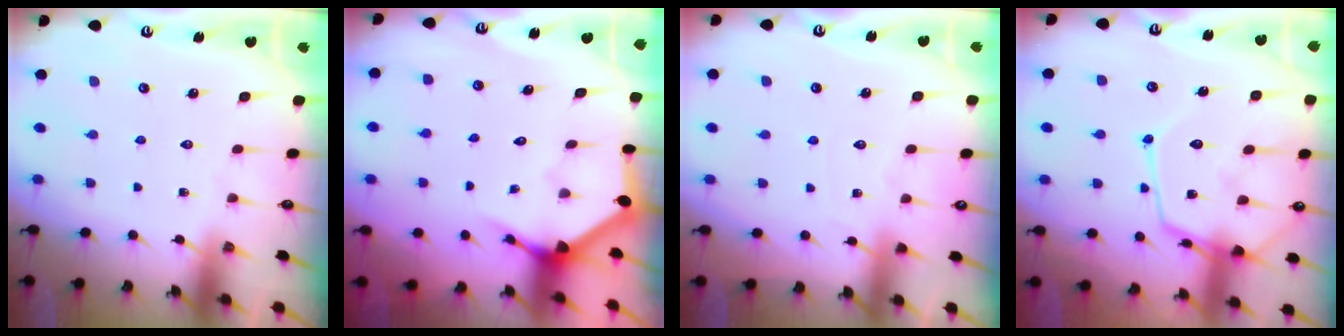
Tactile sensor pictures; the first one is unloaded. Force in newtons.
{"total": 3.7, "press": 3.7, "slide": 0.4}
{"total": 2.7, "press": 2.7, "slide": 0.3}
{"total": 15.3, "press": 15.2, "slide": 1.4}